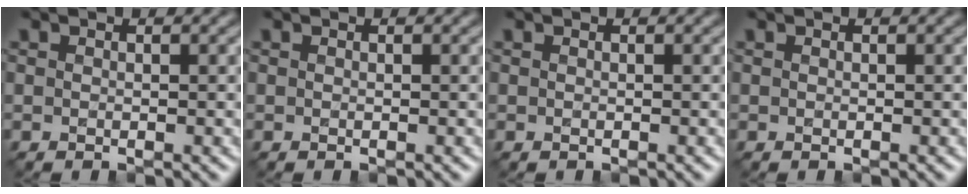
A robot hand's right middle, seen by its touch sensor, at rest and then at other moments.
{"total": 0.0}
{"total": 0.0}
{"total": 0.0}